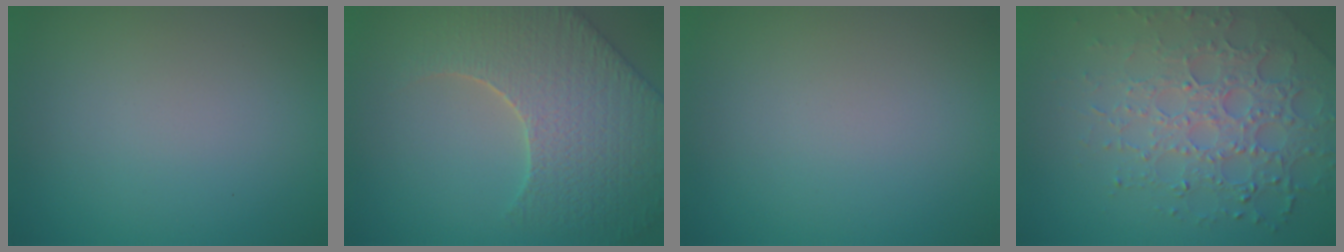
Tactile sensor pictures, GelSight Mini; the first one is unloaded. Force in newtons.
{"total": 7.8, "press": 6.2, "slide": 4.8}
{"total": 0.0}
{"total": 6.4, "press": 4.9, "slide": 4.2}